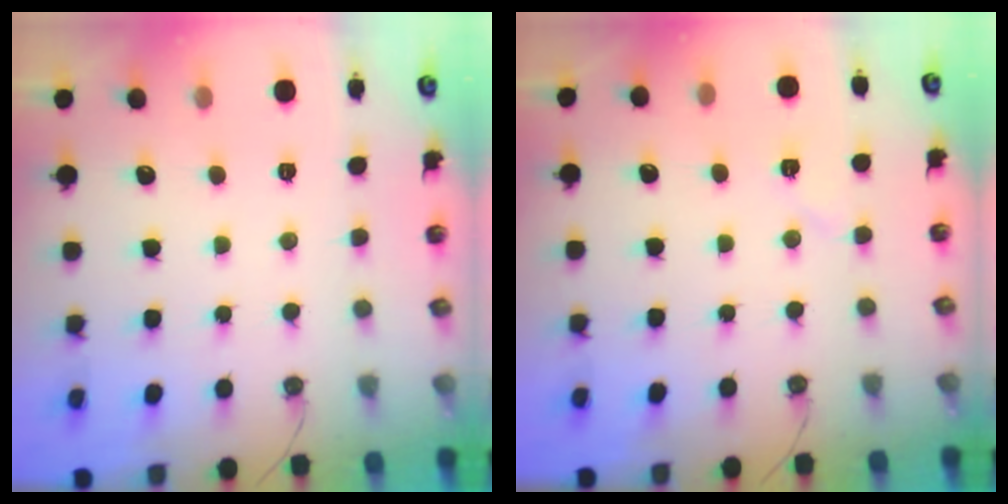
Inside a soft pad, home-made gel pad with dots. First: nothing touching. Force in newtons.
{"total": 5.3, "press": 5.2, "slide": 0.9}